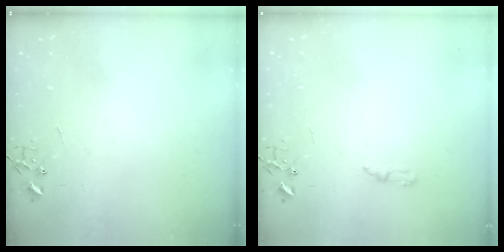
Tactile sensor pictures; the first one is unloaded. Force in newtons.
{"total": 4.6, "press": 4.5, "slide": 0.6}